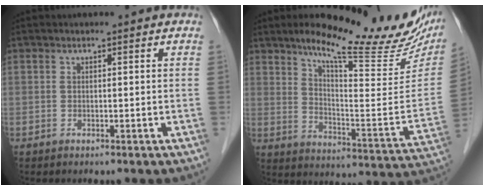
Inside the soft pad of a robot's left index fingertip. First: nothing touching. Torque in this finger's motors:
{"motor_torque": [1.09, -1.05, 0.15, 0.03]}